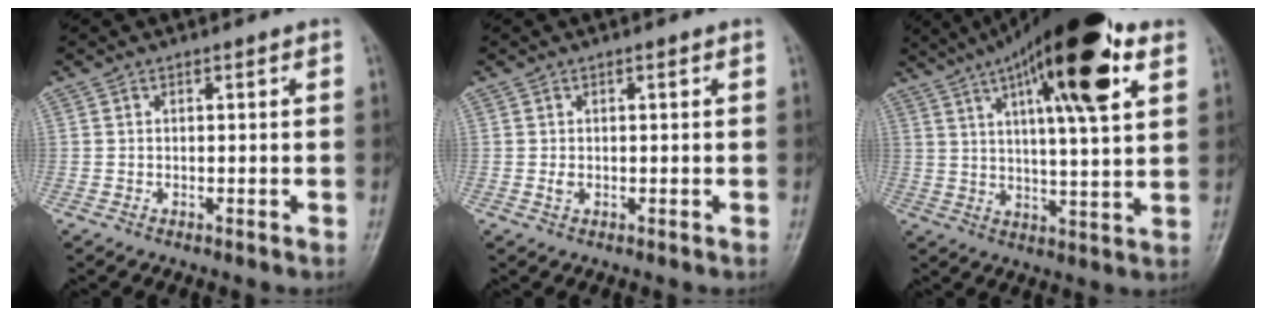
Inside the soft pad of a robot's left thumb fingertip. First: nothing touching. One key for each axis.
{"total": 1.3, "fx": 0.1, "fy": 0.8, "fz": 1.1, "tx": -0.019, "ty": 0.002, "tz": 0.002}
{"total": 22.0, "fx": 10.7, "fy": 5.5, "fz": 18.4, "tx": -0.281, "ty": -0.010, "tz": 0.164}